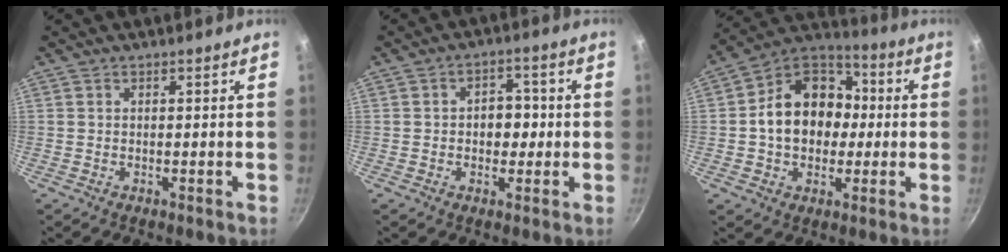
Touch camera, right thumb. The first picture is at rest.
{"total": 5.8, "force": [-0.1, 4.4, 3.8], "torque": [-0.016, 0.012, -0.006]}
{"total": 16.8, "force": [0.0, 13.1, 10.5], "torque": [-0.135, 0.036, -0.015]}